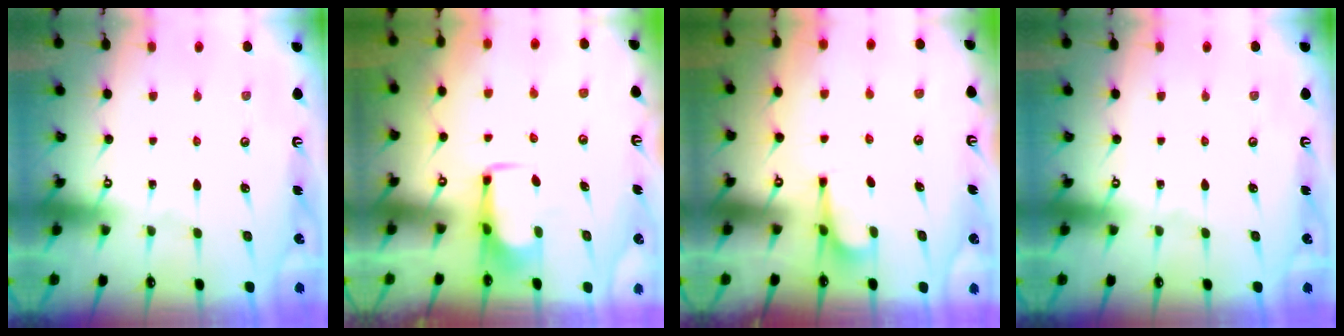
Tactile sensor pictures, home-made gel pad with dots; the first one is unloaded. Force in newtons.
{"total": 1.7, "press": 1.6, "slide": 0.4}
{"total": 3.8, "press": 3.8, "slide": 0.3}
{"total": 0.0}